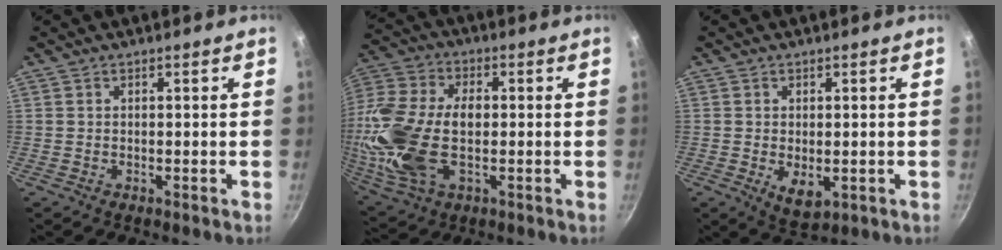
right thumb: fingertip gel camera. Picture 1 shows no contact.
{"total": 20.8, "force": [-1.1, 12.2, 16.8], "torque": [-0.354, 0.017, -0.024]}
{"total": 5.1, "force": [-0.9, 2.9, 4.1], "torque": [-0.061, -0.016, -0.005]}